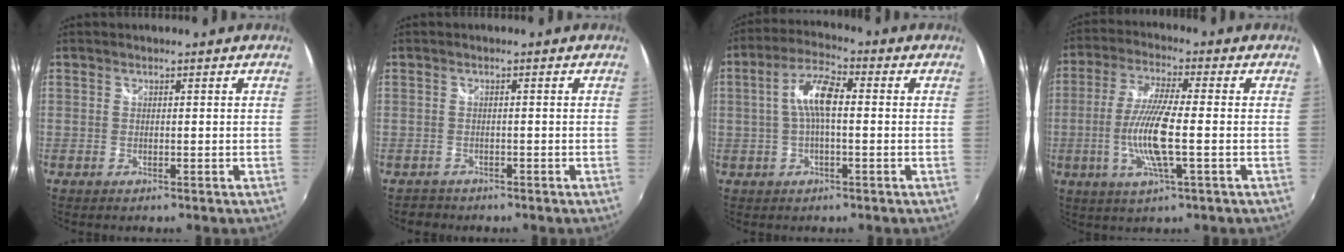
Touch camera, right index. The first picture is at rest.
{"total": 2.1, "force": [-1.7, 1.2, 0.0], "torque": [-0.007, -0.002, -0.028]}
{"total": 7.3, "force": [0.0, 2.3, 6.9], "torque": [-0.141, 0.018, 0.000]}
{"total": 9.1, "force": [-2.0, 1.2, 8.8], "torque": [-0.177, -0.006, -0.040]}